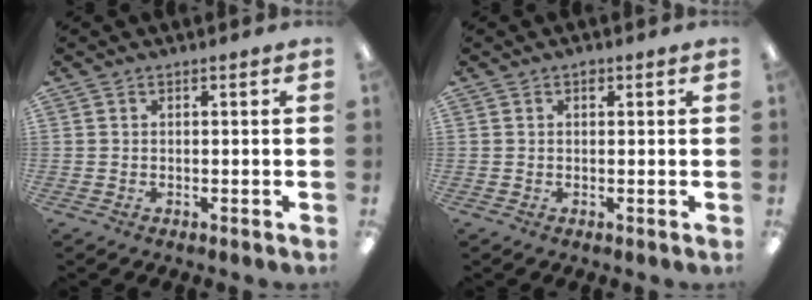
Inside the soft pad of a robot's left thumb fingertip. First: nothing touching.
{"total": 1.0, "force": [0.5, 0.6, 0.6], "torque": [-0.005, -0.001, 0.006]}